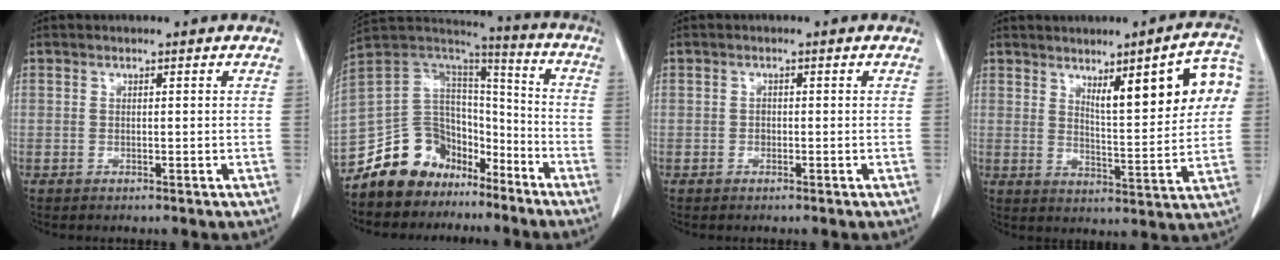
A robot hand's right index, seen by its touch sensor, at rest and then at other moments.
{"total": 13.8, "force": [-10.0, 9.0, 2.9], "torque": [-0.052, 0.094, -0.176]}
{"total": 0.7, "force": [-0.1, 0.6, 0.3], "torque": [-0.002, 0.003, -0.005]}
{"total": 12.9, "force": [4.6, 2.3, 11.8], "torque": [-0.155, 0.010, 0.065]}